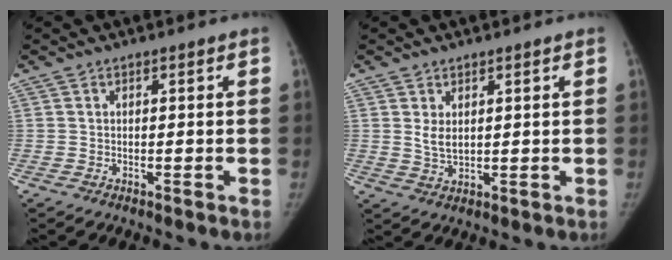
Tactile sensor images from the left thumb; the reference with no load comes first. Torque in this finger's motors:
{"motor_torque": [-0.01, 0.10, 0.34, -0.88, 0.01]}